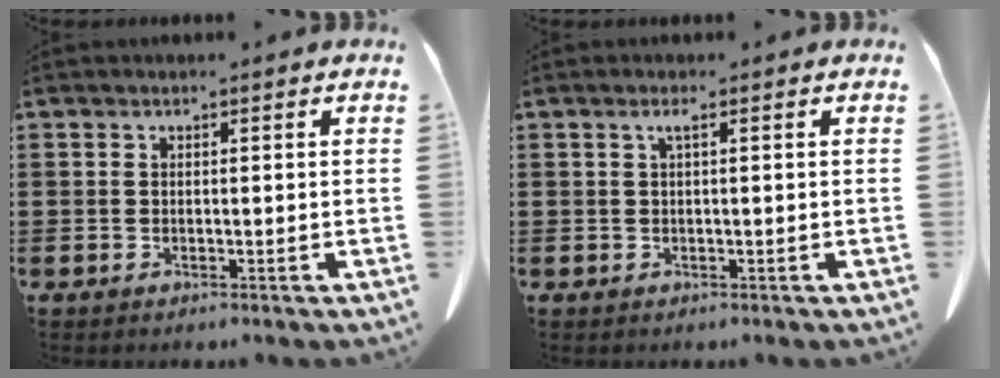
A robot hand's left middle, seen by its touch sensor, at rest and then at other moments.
{"total": 1.2, "force": [0.3, 0.1, 1.1], "torque": [-0.022, 0.000, 0.005]}